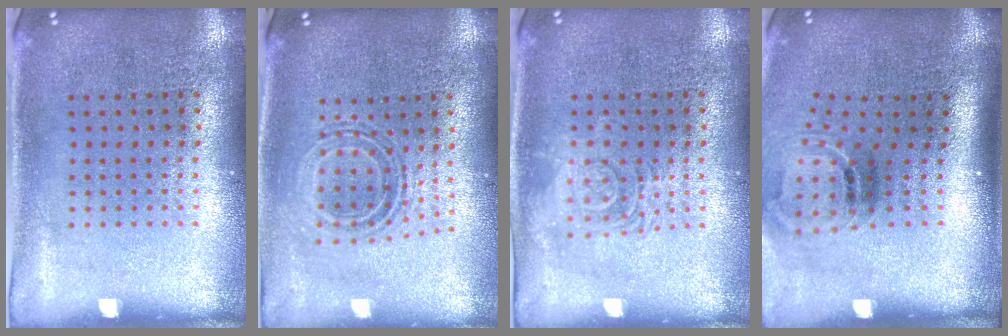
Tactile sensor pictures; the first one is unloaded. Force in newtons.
{"total": 0.7, "press": 0.7, "slide": 0.2}
{"total": 2.8, "press": 2.8, "slide": 0.5}
{"total": 1.7, "press": 1.0, "slide": 1.3}